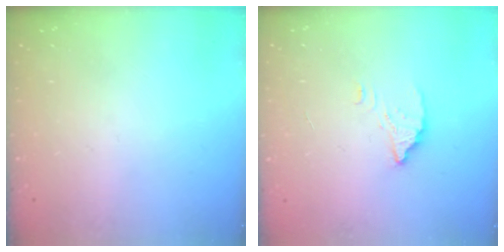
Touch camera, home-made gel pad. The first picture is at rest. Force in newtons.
{"total": 3.1, "press": 3.1, "slide": 0.2}